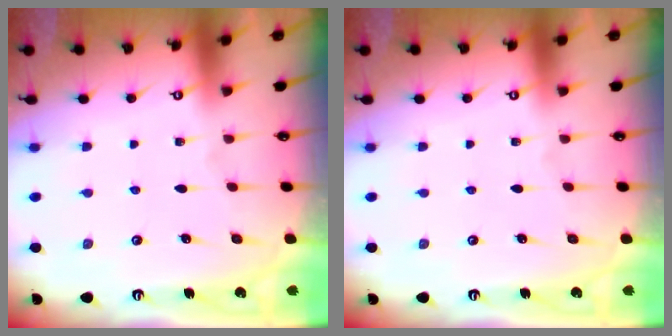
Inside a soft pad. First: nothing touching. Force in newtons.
{"total": 0.0}